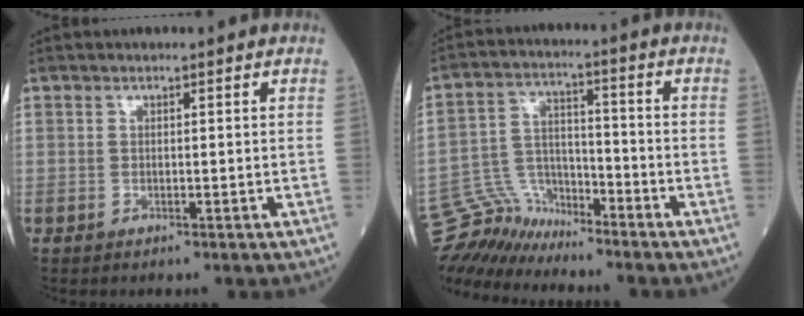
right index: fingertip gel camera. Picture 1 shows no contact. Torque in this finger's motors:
{"motor_torque": [-0.04, 0.32, -0.22, -0.06]}